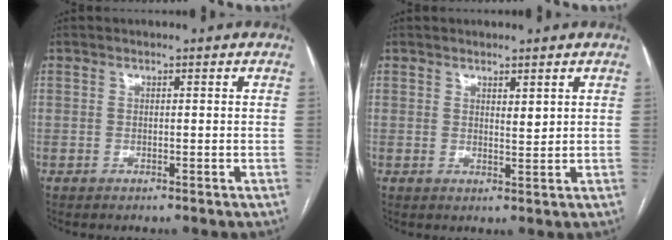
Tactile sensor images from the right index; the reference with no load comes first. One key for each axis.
{"total": 1.5, "fx": 0.9, "fy": 0.4, "fz": 1.1, "tx": -0.020, "ty": -0.008, "tz": 0.019}